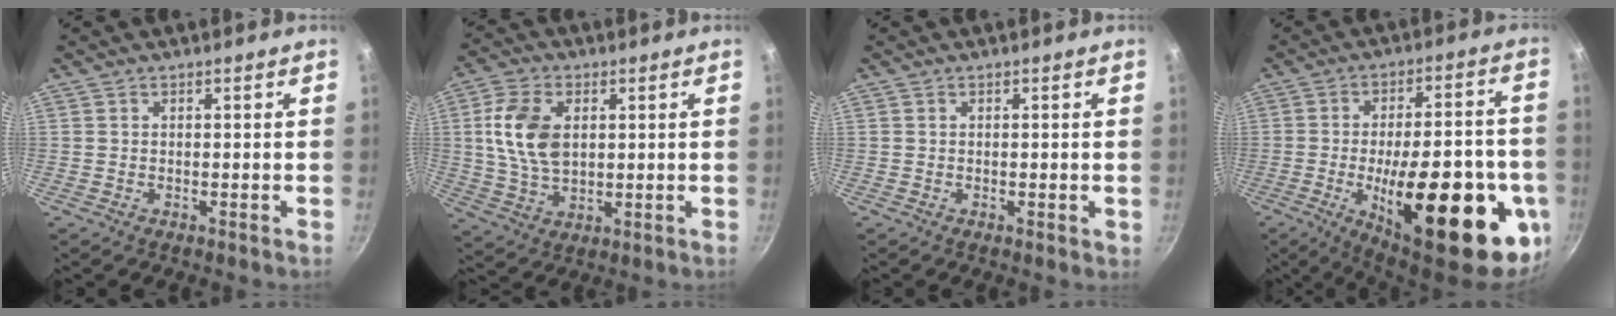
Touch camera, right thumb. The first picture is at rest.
{"total": 11.6, "force": [2.1, 7.4, 8.7], "torque": [-0.152, -0.002, 0.040]}
{"total": 0.9, "force": [-0.1, 0.2, 0.9], "torque": [-0.013, -0.002, -0.002]}
{"total": 30.0, "force": [-8.8, 11.0, 26.5], "torque": [-0.338, 0.014, -0.109]}